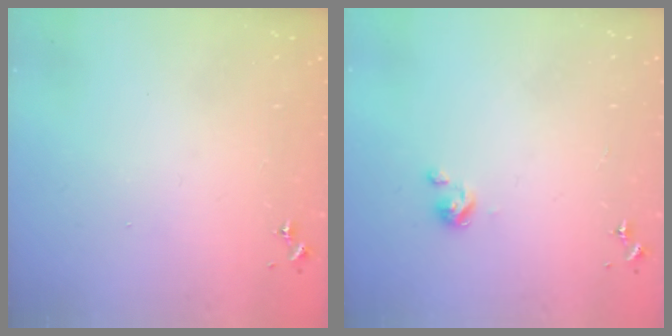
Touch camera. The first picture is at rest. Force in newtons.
{"total": 2.7, "press": 2.7, "slide": 0.3}